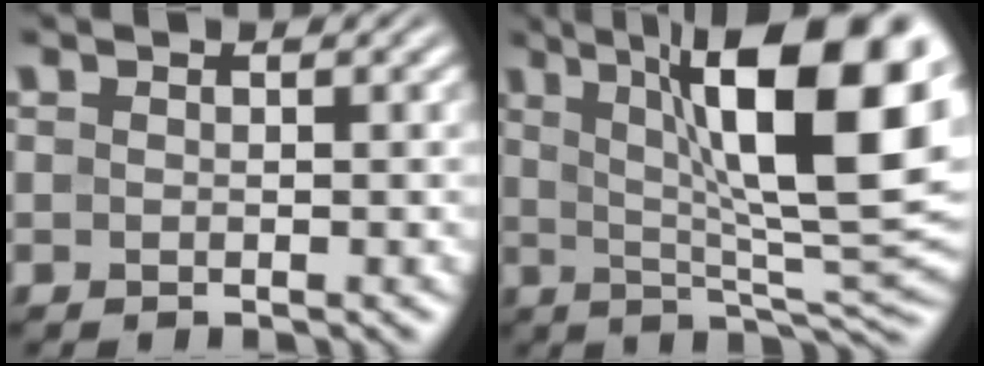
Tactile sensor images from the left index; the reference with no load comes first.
{"total": 16.0, "force": [4.7, 4.5, 14.6], "torque": [-0.207, 0.009, 0.078]}